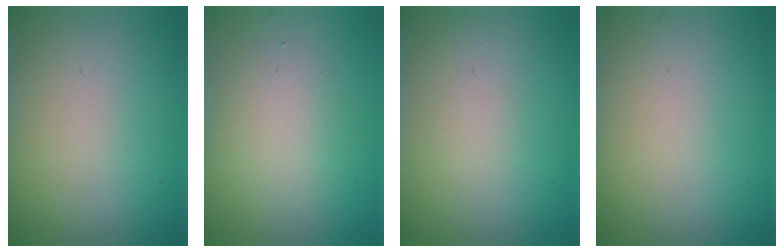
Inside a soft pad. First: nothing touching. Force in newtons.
{"total": 2.9, "press": 2.9, "slide": 0.2}
{"total": 0.6, "press": 0.6, "slide": 0.1}
{"total": 0.0}